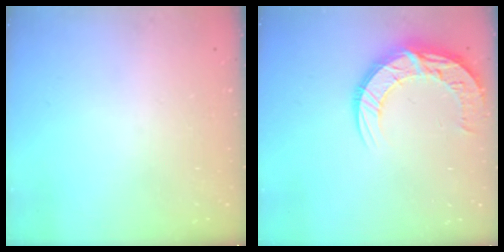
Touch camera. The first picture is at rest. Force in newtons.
{"total": 13.2, "press": 13.2, "slide": 1.2}